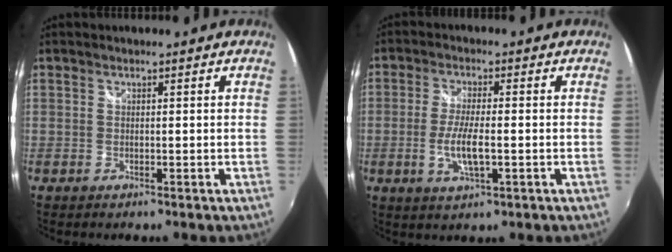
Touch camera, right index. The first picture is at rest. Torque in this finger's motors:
{"motor_torque": [0.14, -0.12, 0.26, 0.07]}